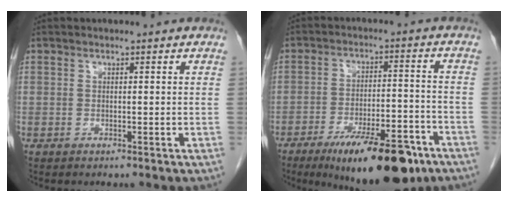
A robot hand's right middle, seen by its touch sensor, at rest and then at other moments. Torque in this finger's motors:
{"motor_torque": [1.22, -0.91, 0.35, 0.16]}